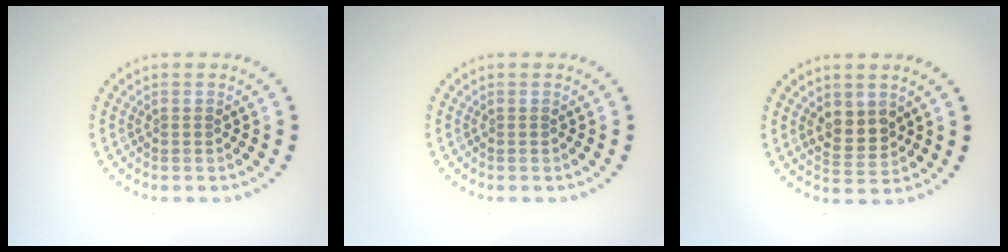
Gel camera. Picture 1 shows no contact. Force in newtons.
{"total": 0.0}
{"total": 2.7, "press": 2.6, "slide": 0.8}